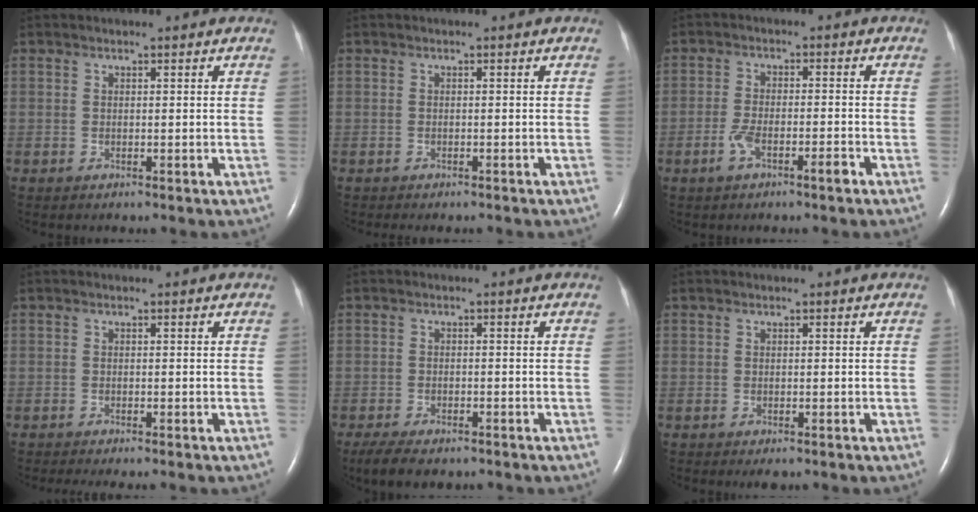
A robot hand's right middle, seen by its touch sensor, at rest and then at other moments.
{"total": 3.3, "force": [-2.8, 1.0, 1.4], "torque": [-0.018, -0.006, -0.028]}
{"total": 4.2, "force": [-2.4, 0.8, 3.3], "torque": [-0.072, 0.002, -0.045]}
{"total": 2.5, "force": [-2.2, -0.1, 1.3], "torque": [-0.019, -0.005, -0.031]}
{"total": 6.2, "force": [-4.7, 2.2, 3.3], "torque": [-0.058, -0.012, -0.067]}
{"total": 1.4, "force": [-0.9, 0.5, 0.9], "torque": [-0.011, -0.003, -0.007]}